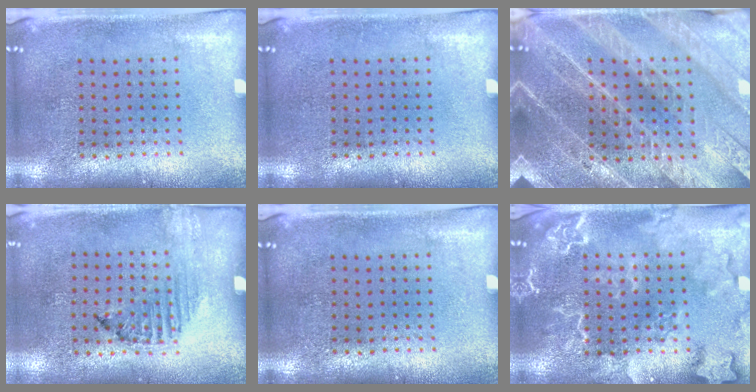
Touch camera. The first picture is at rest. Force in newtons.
{"total": 0.0}
{"total": 4.3, "press": 3.9, "slide": 1.8}
{"total": 1.2, "press": 1.2, "slide": 0.4}
{"total": 0.0}
{"total": 2.6, "press": 2.6, "slide": 0.3}